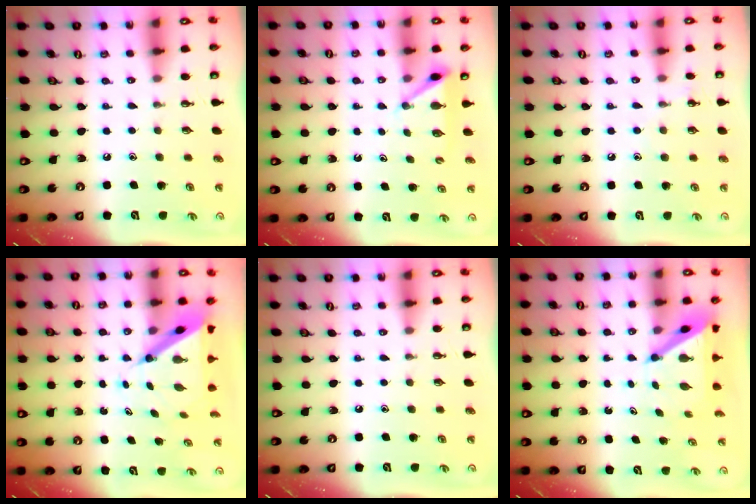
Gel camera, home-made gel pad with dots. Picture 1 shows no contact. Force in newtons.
{"total": 6.5, "press": 6.5, "slide": 0.4}
{"total": 4.8, "press": 4.8, "slide": 0.5}
{"total": 7.1, "press": 7.1, "slide": 0.7}
{"total": 0.0}
{"total": 5.8, "press": 5.8, "slide": 0.4}